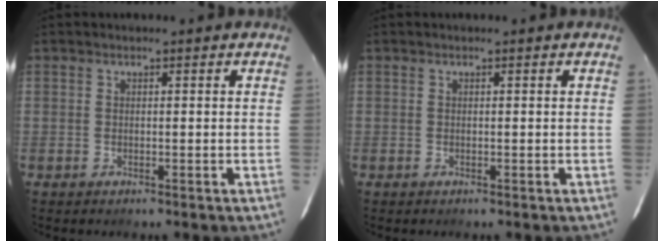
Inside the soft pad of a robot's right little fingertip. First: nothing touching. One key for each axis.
{"total": 0.0}